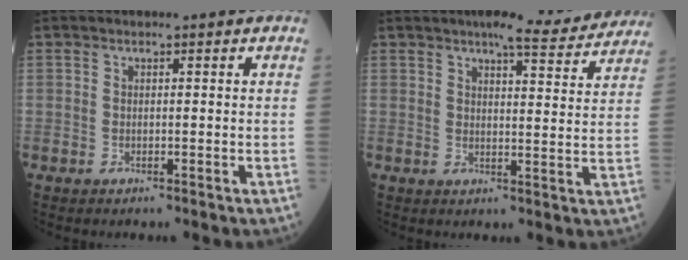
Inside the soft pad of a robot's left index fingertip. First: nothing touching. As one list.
[{"total": 10.0, "force": [9.1, 1.2, 3.8], "torque": [-0.046, -0.001, 0.098]}]